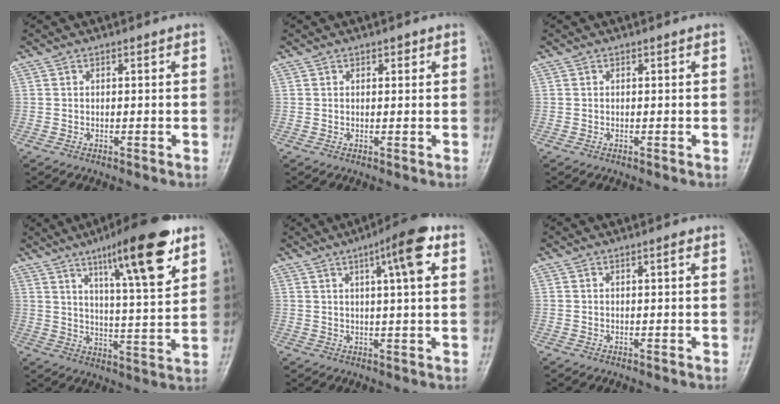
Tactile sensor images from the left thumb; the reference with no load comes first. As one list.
[{"total": 1.0, "force": [0.6, 0.7, 0.5], "torque": [0.002, -0.002, 0.006]}, {"total": 0.0}, {"total": 17.3, "force": [9.6, 3.2, 14.0], "torque": [-0.200, -0.043, 0.149]}, {"total": 9.3, "force": [3.8, 1.7, 8.4], "torque": [-0.120, 0.001, 0.050]}, {"total": 0.9, "force": [0.4, 0.1, 0.8], "torque": [-0.012, 0.001, 0.005]}]